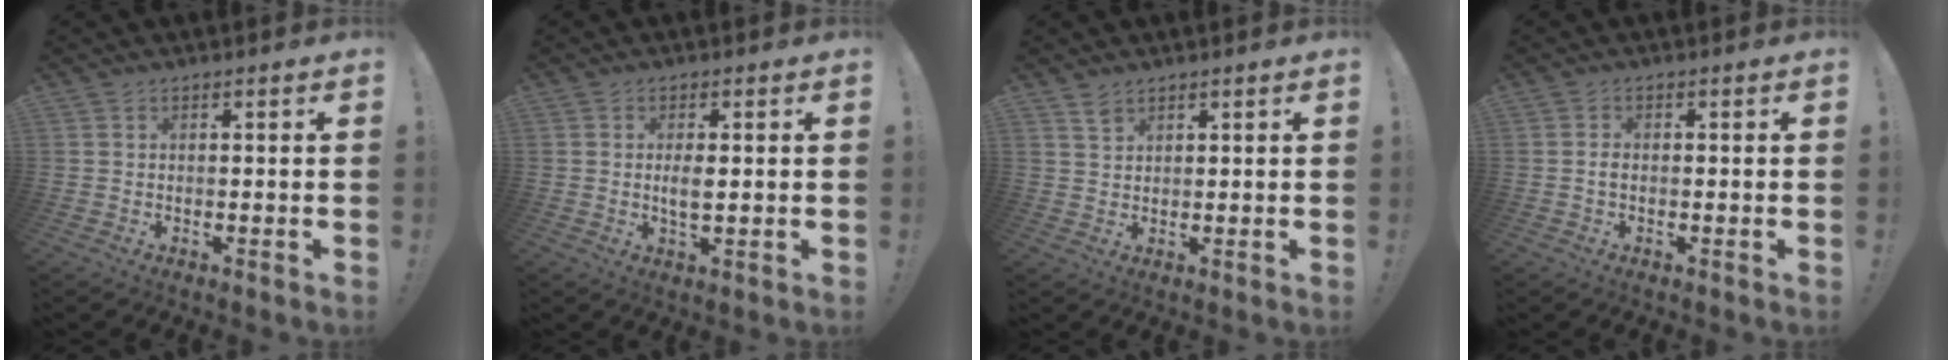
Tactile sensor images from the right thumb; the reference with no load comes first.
{"total": 3.4, "force": [0.0, 1.3, 3.2], "torque": [-0.049, -0.009, -0.007]}
{"total": 2.8, "force": [2.1, 1.5, 1.0], "torque": [0.000, -0.018, 0.036]}
{"total": 1.3, "force": [-0.5, 0.6, 1.1], "torque": [-0.026, 0.006, -0.007]}